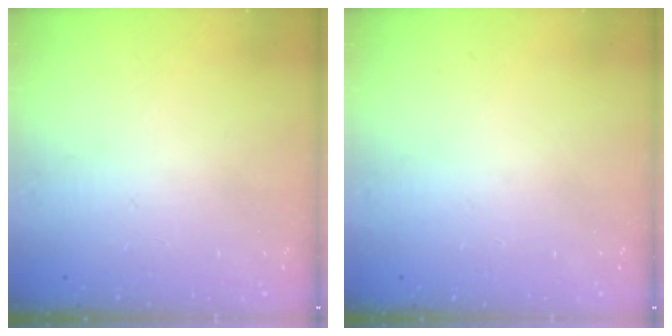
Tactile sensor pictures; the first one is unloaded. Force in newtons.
{"total": 0.0}